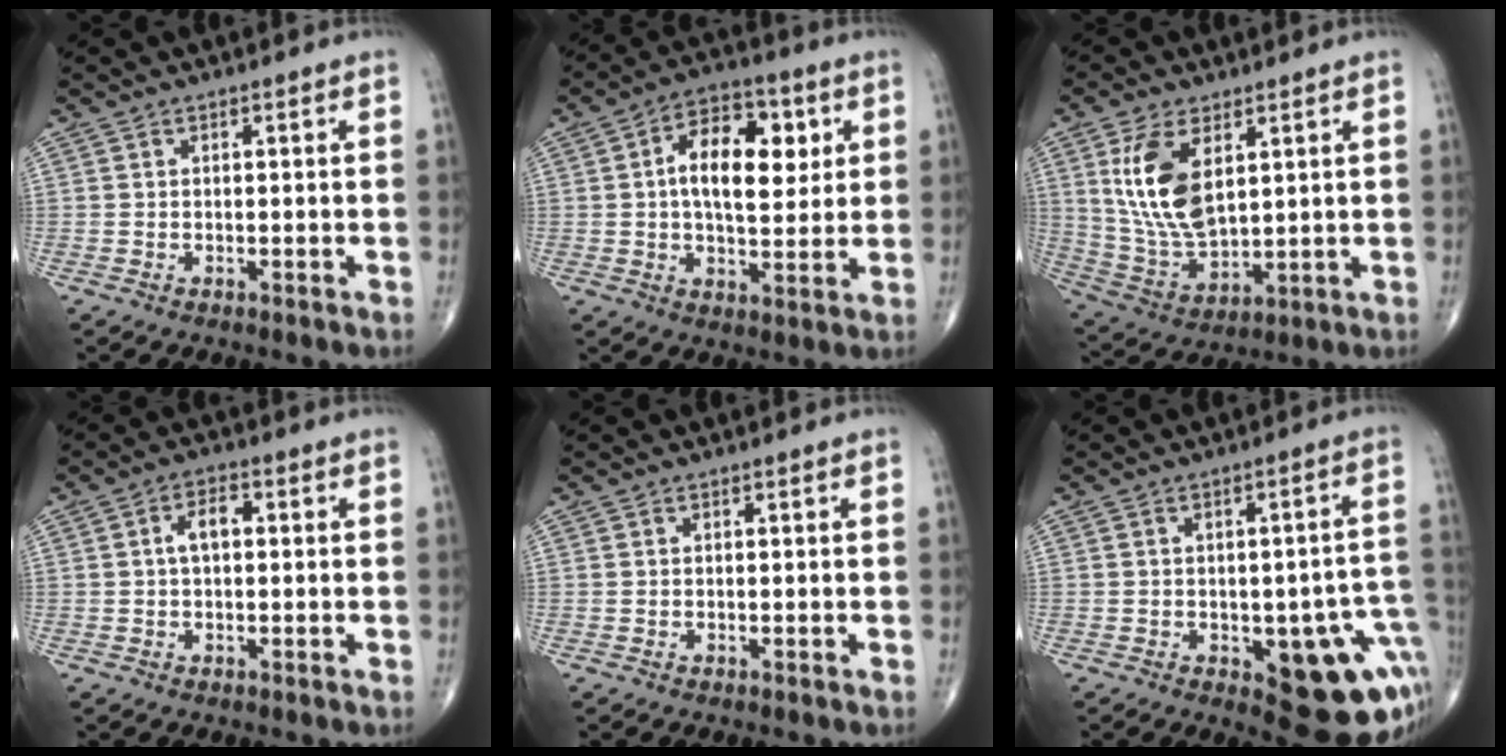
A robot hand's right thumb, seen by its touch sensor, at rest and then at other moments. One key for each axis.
{"total": 13.8, "fx": 2.8, "fy": 7.6, "fz": 11.1, "tx": -0.147, "ty": 0.002, "tz": 0.040}
{"total": 14.0, "fx": 4.5, "fy": 7.2, "fz": 11.2, "tx": -0.219, "ty": -0.021, "tz": 0.102}
{"total": 4.0, "fx": 0.4, "fy": 2.2, "fz": 3.4, "tx": -0.061, "ty": 0.013, "tz": 0.003}
{"total": 0.0}
{"total": 16.5, "fx": -4.4, "fy": 6.7, "fz": 14.4, "tx": -0.121, "ty": 0.021, "tz": -0.031}